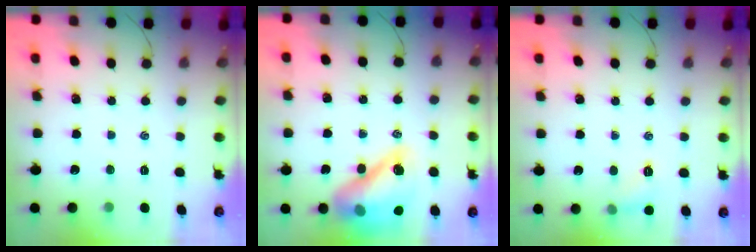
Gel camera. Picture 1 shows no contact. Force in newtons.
{"total": 18.0, "press": 17.4, "slide": 4.6}
{"total": 6.6, "press": 6.5, "slide": 1.3}